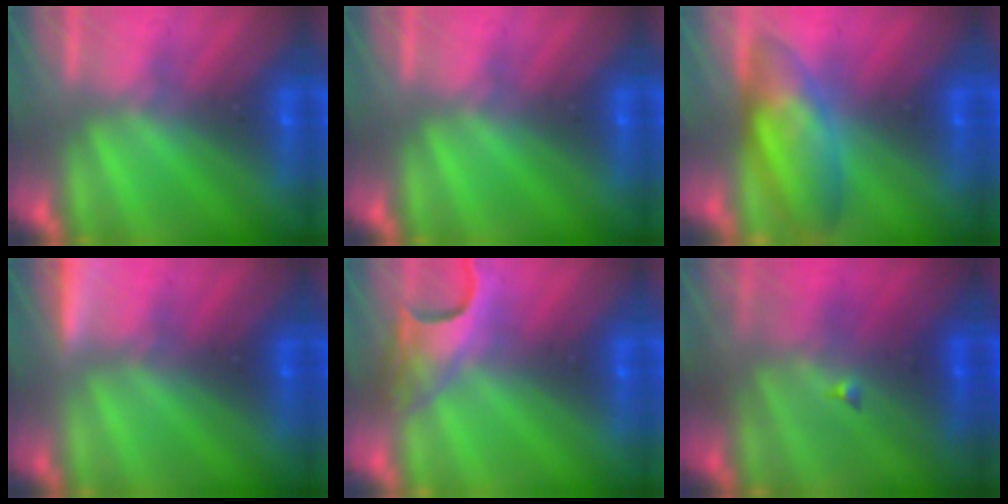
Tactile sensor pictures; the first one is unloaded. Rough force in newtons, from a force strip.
{"total": 0.0}
{"total": 7.4}
{"total": 3.6}
{"total": 5.0}
{"total": 4.4}